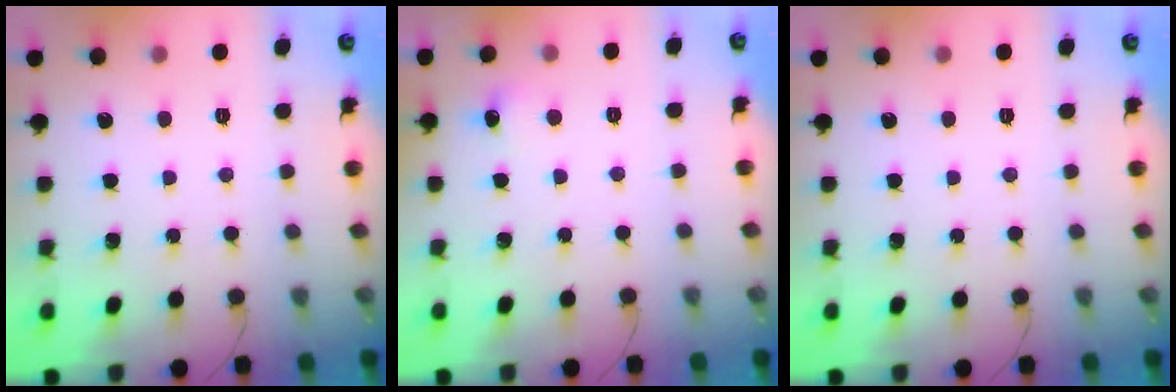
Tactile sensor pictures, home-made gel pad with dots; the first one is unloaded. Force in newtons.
{"total": 4.4, "press": 4.2, "slide": 1.2}
{"total": 0.0}